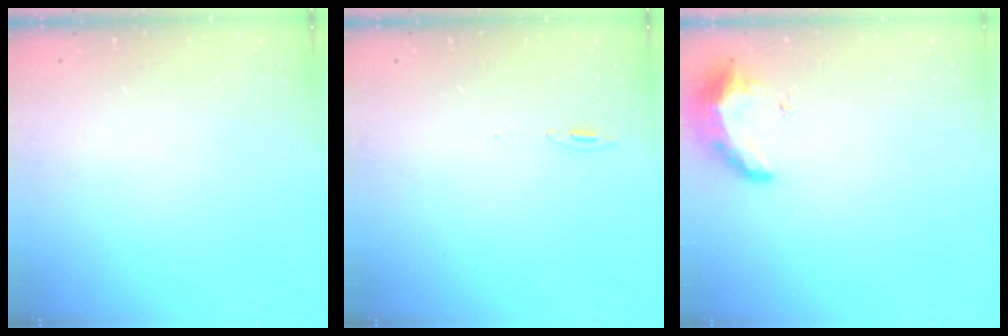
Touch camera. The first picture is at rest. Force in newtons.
{"total": 4.8, "press": 4.6, "slide": 1.6}
{"total": 16.1, "press": 10.6, "slide": 12.1}